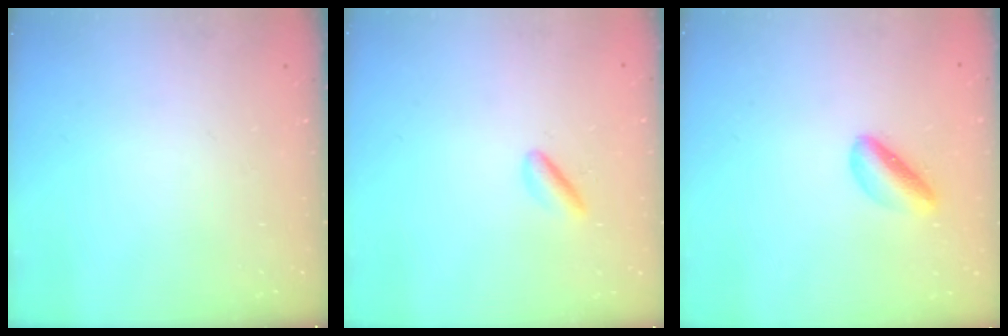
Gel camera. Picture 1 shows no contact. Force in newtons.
{"total": 2.8, "press": 2.6, "slide": 0.9}
{"total": 4.6, "press": 4.4, "slide": 1.3}